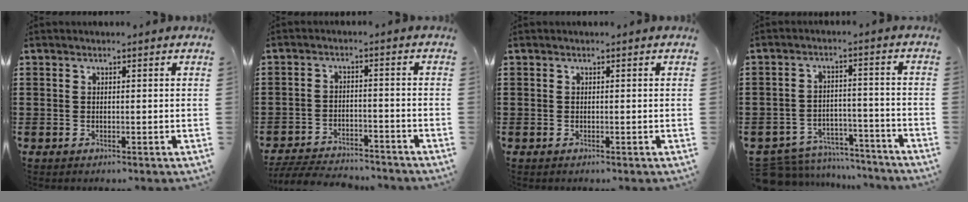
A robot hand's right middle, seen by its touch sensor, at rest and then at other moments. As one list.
[{"total": 4.8, "force": [-4.7, 0.6, 0.8], "torque": [-0.019, 0.004, -0.097]}, {"total": 0.0}, {"total": 6.0, "force": [-5.9, 1.2, 0.7], "torque": [-0.023, 0.012, -0.120]}]